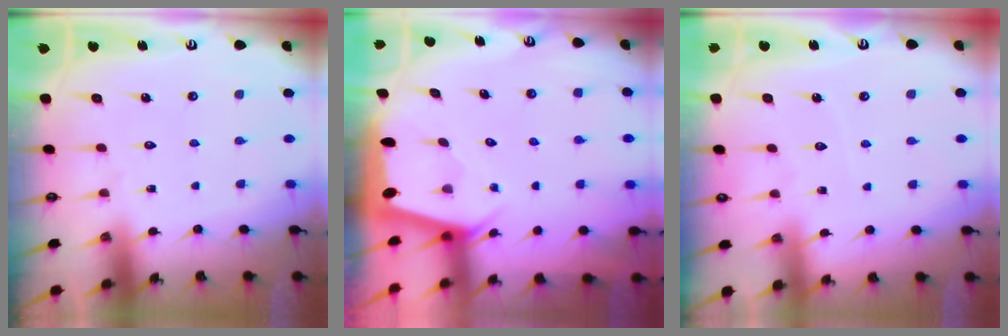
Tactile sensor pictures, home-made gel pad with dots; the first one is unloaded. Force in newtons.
{"total": 1.9, "press": 1.9, "slide": 0.3}
{"total": 2.4, "press": 2.4, "slide": 0.4}